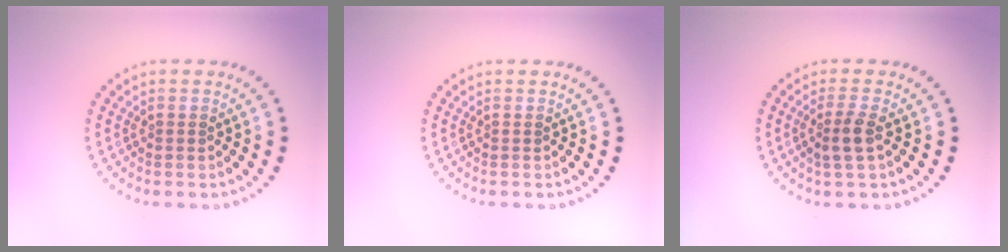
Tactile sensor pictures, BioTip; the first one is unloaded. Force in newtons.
{"total": 0.0}
{"total": 2.2, "press": 1.9, "slide": 1.0}